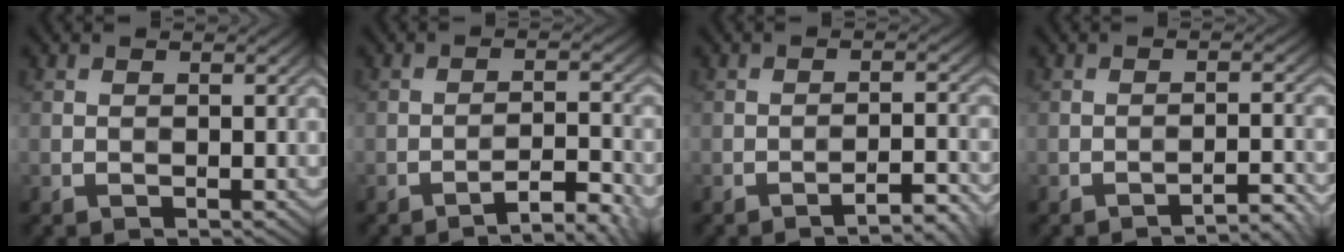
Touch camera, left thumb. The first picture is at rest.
{"total": 5.3, "force": [-3.9, 0.9, 3.5], "torque": [-0.048, 0.017, -0.060]}
{"total": 3.7, "force": [-2.9, 0.4, 2.2], "torque": [-0.032, 0.015, -0.047]}
{"total": 3.0, "force": [-2.6, 0.2, 1.5], "torque": [-0.013, 0.014, -0.042]}